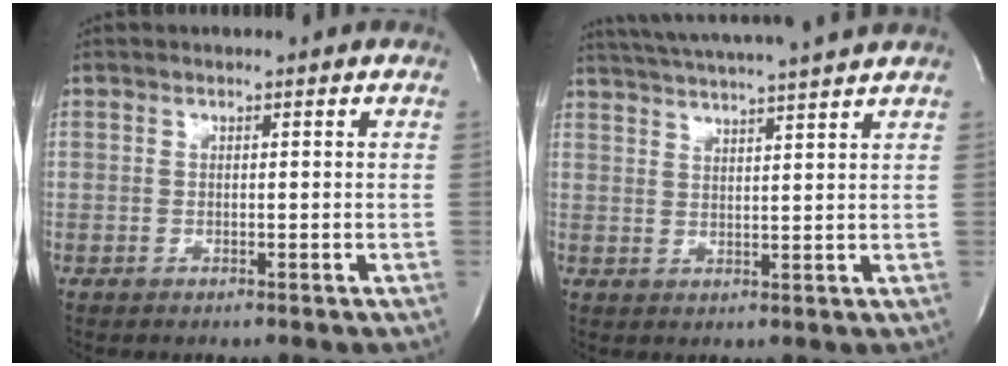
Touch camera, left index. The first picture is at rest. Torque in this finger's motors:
{"motor_torque": [-0.08, -0.04, 0.51, 0.12]}